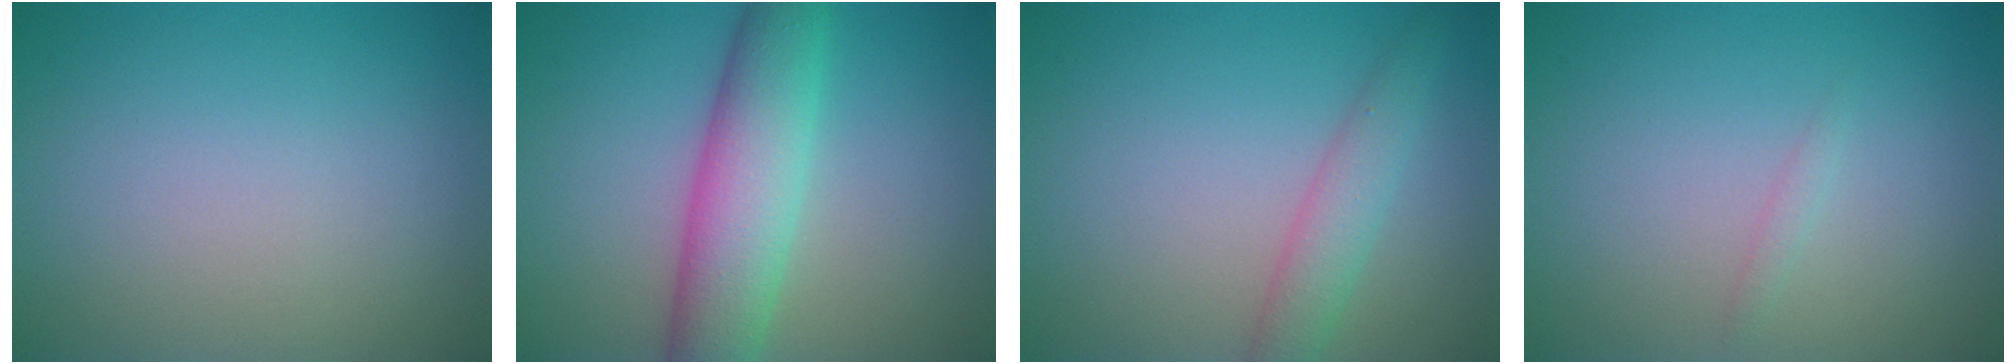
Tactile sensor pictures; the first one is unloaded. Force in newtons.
{"total": 6.8, "press": 6.8, "slide": 0.2}
{"total": 2.7, "press": 2.7, "slide": 0.2}
{"total": 0.6, "press": 0.6, "slide": 0.1}